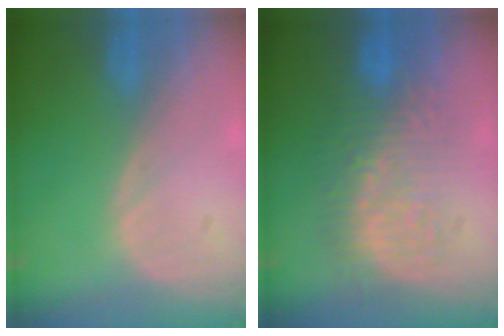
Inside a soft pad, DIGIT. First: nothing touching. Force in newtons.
{"total": 9.1, "press": 9.0, "slide": 1.7}